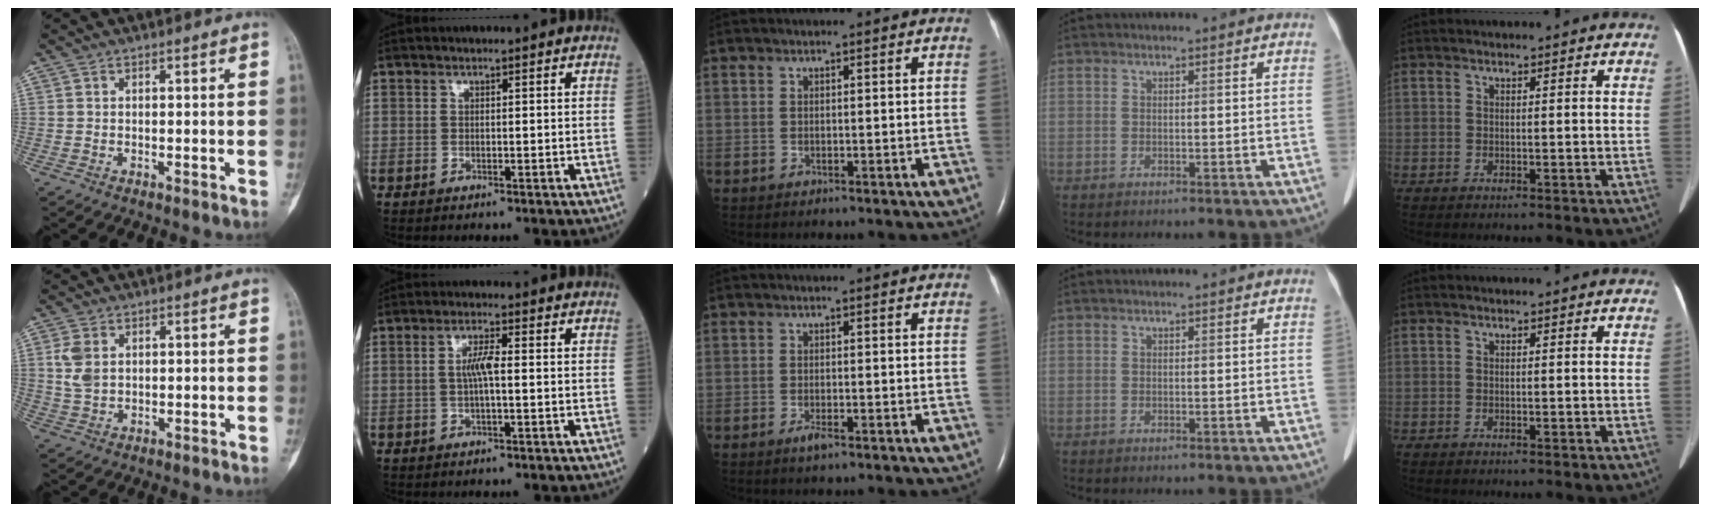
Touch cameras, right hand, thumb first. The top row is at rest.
{"thumb": {"total": 4.5, "force": [1.0, 3.1, 3.1], "torque": [-0.060, 0.002, 0.025]}, "index": {"total": 3.4, "force": [0.0, 0.4, 3.3], "torque": [-0.068, 0.005, 0.000]}, "middle": {"total": 1.4, "force": [-0.9, 0.2, 1.1], "torque": [-0.026, -0.003, -0.017]}}